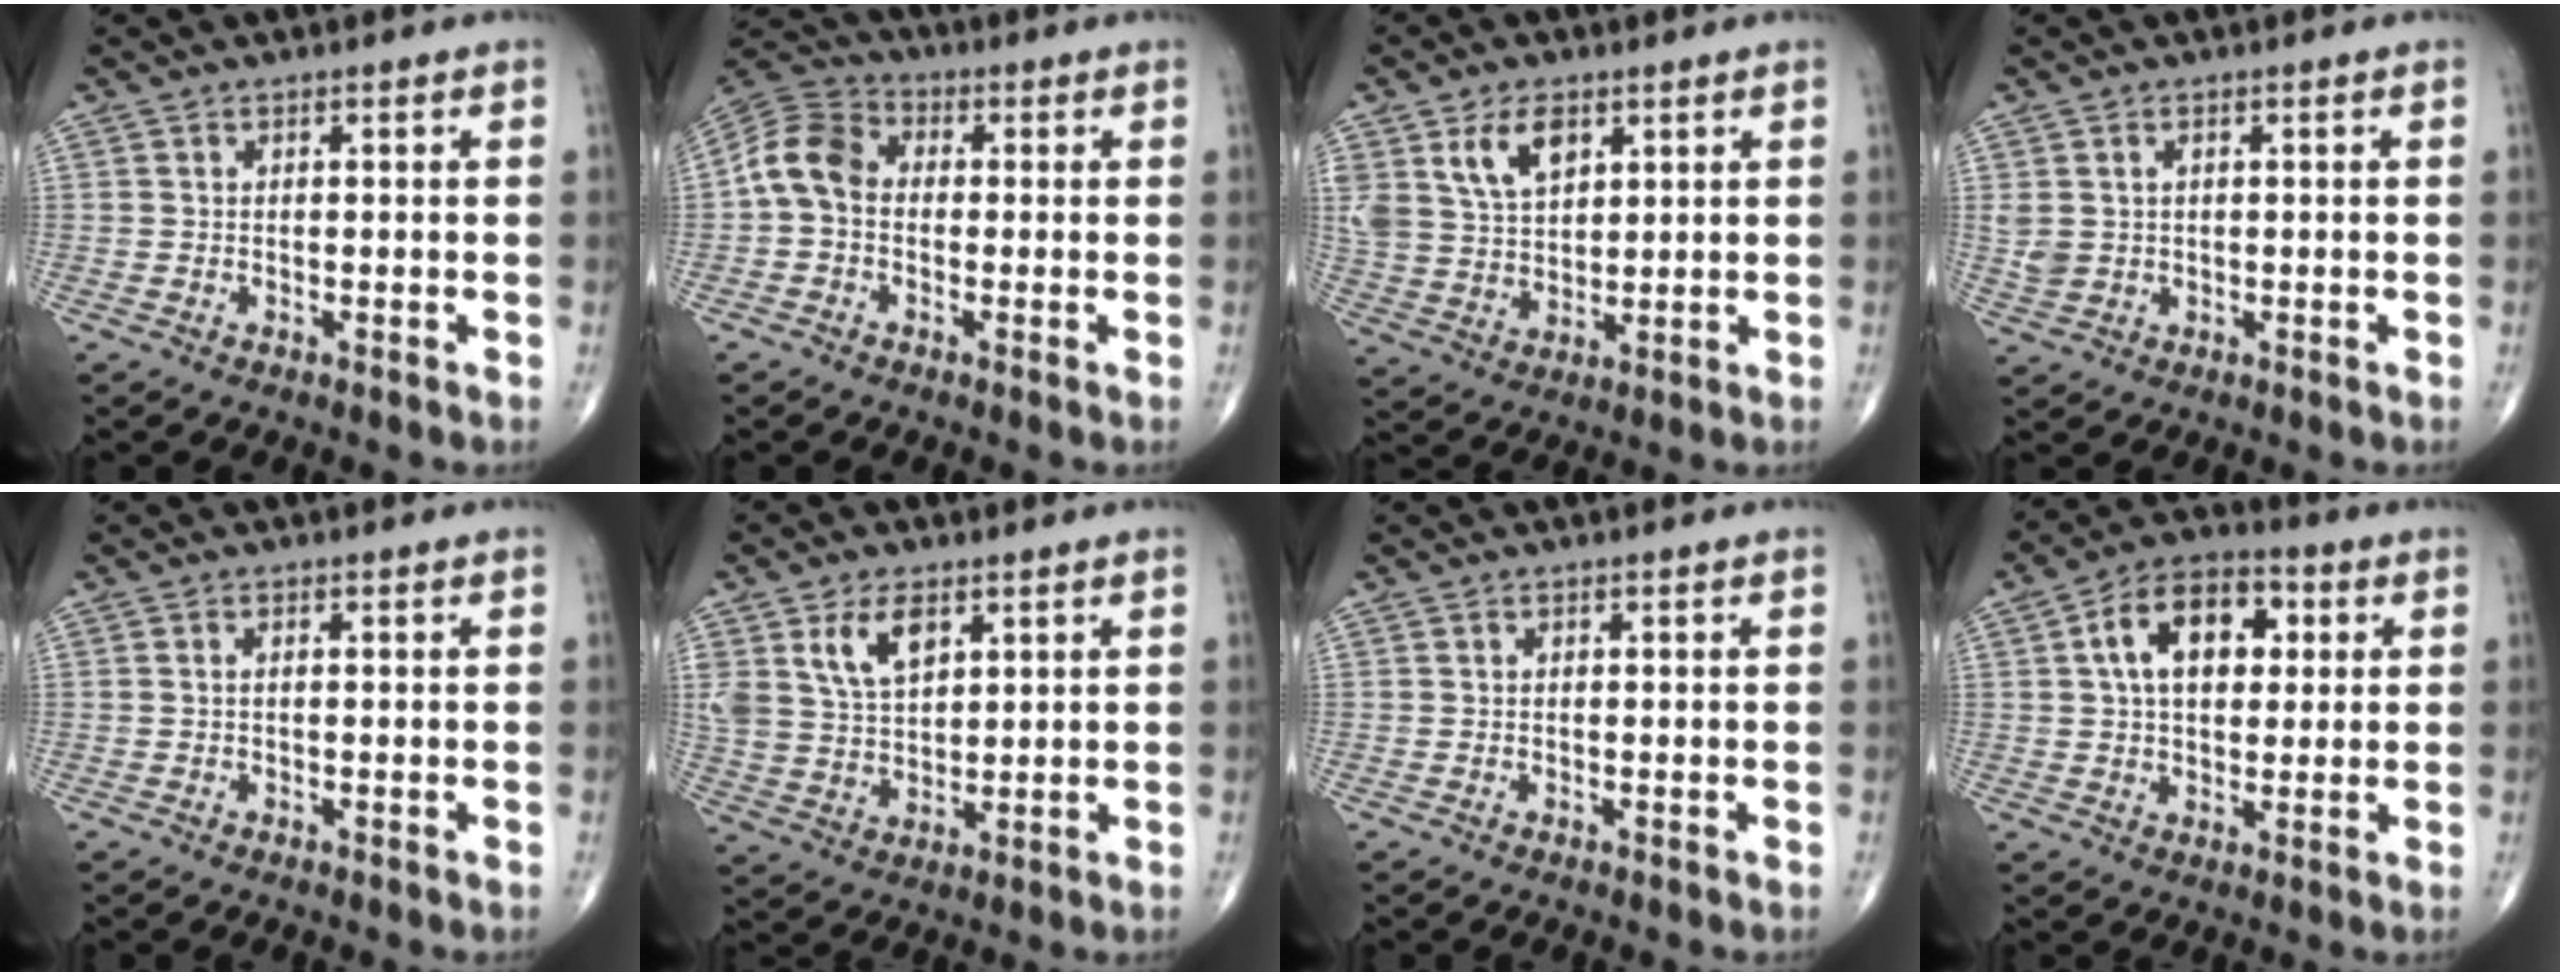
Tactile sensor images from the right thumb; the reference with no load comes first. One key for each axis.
{"total": 8.5, "fx": -0.6, "fy": 6.4, "fz": 5.6, "tx": -0.098, "ty": 0.024, "tz": -0.030}
{"total": 9.4, "fx": 4.6, "fy": 5.7, "fz": 5.9, "tx": -0.094, "ty": -0.017, "tz": 0.094}
{"total": 3.7, "fx": 0.7, "fy": 2.8, "fz": 2.3, "tx": -0.050, "ty": 0.003, "tz": 0.022}
{"total": 0.5, "fx": 0.0, "fy": 0.2, "fz": 0.5, "tx": -0.012, "ty": 0.000, "tz": -0.001}
{"total": 8.9, "fx": 4.2, "fy": 5.2, "fz": 5.8, "tx": -0.096, "ty": -0.017, "tz": 0.087}
{"total": 0.0}
{"total": 13.1, "fx": 3.1, "fy": 8.2, "fz": 9.8, "tx": -0.137, "ty": 0.015, "tz": 0.043}